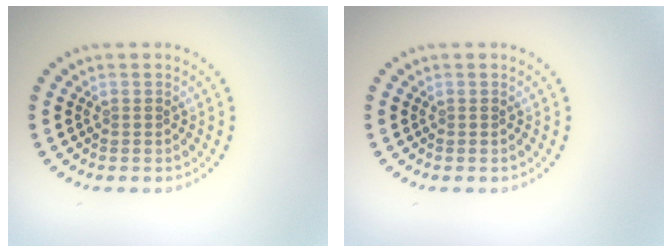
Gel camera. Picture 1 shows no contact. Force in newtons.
{"total": 0.0}